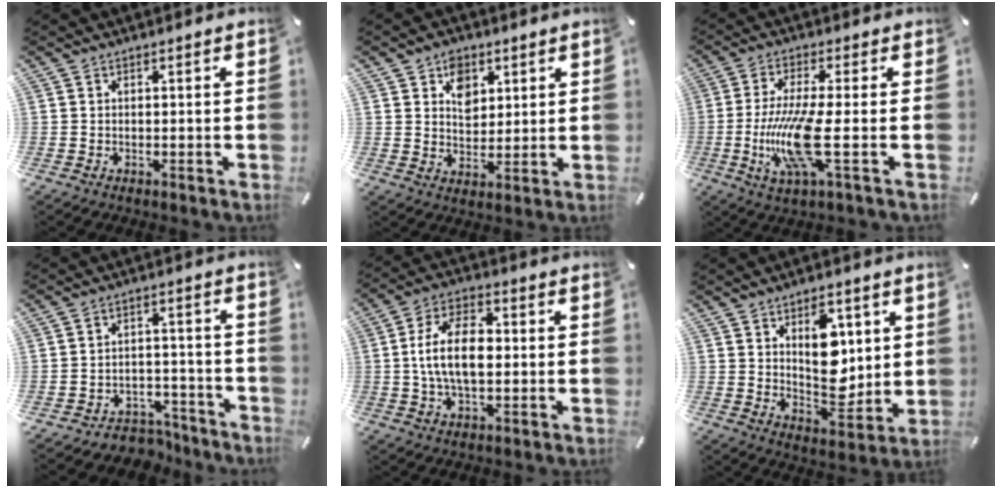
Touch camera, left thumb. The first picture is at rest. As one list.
[{"total": 6.6, "force": [3.0, 5.2, 2.7], "torque": [-0.037, -0.006, 0.051]}, {"total": 14.5, "force": [-2.3, 3.2, 14.0], "torque": [-0.299, -0.028, -0.045]}, {"total": 5.7, "force": [-4.3, 3.6, 1.3], "torque": [-0.013, 0.028, -0.079]}, {"total": 11.6, "force": [-0.2, 6.6, 9.6], "torque": [-0.196, 0.008, -0.007]}, {"total": 12.1, "force": [3.0, 7.7, 8.8], "torque": [-0.117, -0.010, 0.051]}]